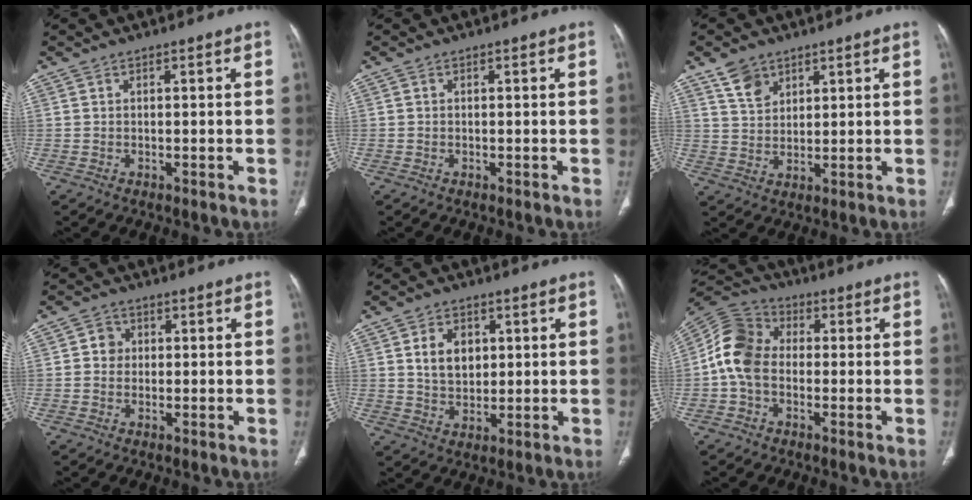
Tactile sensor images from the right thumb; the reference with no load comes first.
{"total": 0.0}
{"total": 5.5, "force": [3.7, 3.4, 2.2], "torque": [-0.023, -0.019, 0.077]}
{"total": 3.3, "force": [0.4, 3.1, 1.1], "torque": [0.004, 0.006, 0.003]}
{"total": 7.2, "force": [1.9, 5.2, 4.6], "torque": [-0.048, -0.012, 0.038]}
{"total": 9.1, "force": [-0.5, 7.4, 5.3], "torque": [-0.089, 0.030, -0.023]}